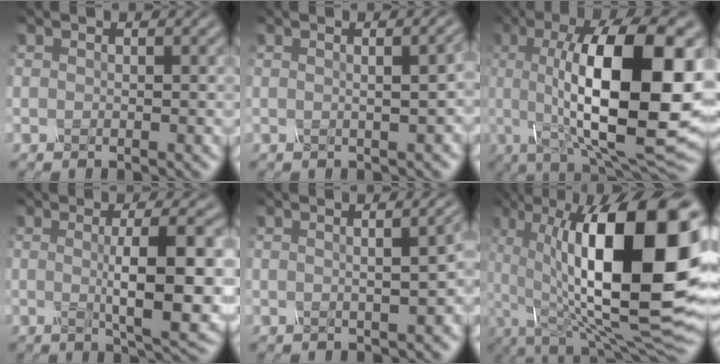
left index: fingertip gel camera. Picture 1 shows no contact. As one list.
[{"total": 4.2, "force": [0.4, 1.5, 3.9], "torque": [-0.023, 0.021, 0.005]}, {"total": 15.9, "force": [0.9, 5.3, 15.0], "torque": [-0.211, 0.001, 0.009]}, {"total": 8.4, "force": [-0.1, 1.9, 8.2], "torque": [-0.114, -0.002, 0.001]}, {"total": 4.9, "force": [0.4, 1.6, 4.6], "torque": [-0.031, 0.016, 0.007]}, {"total": 19.2, "force": [2.3, 8.1, 17.3], "torque": [-0.255, 0.014, 0.037]}]